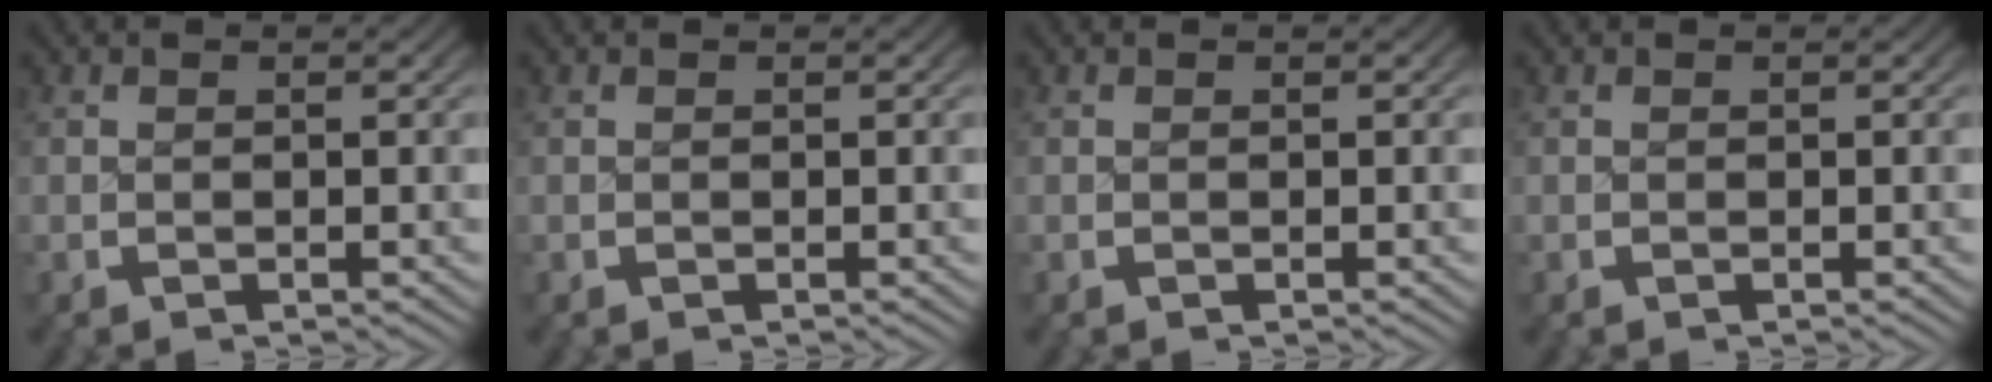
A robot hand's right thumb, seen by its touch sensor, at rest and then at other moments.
{"total": 0.0}
{"total": 0.0}
{"total": 0.0}